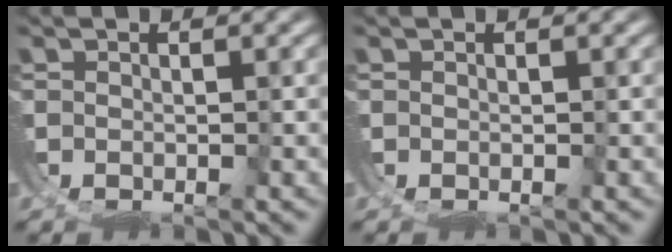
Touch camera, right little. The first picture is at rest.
{"total": 0.0}